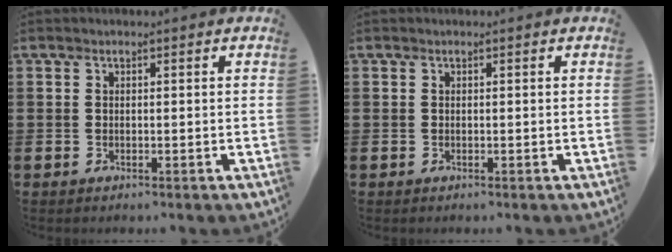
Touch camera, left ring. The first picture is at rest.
{"total": 0.0}